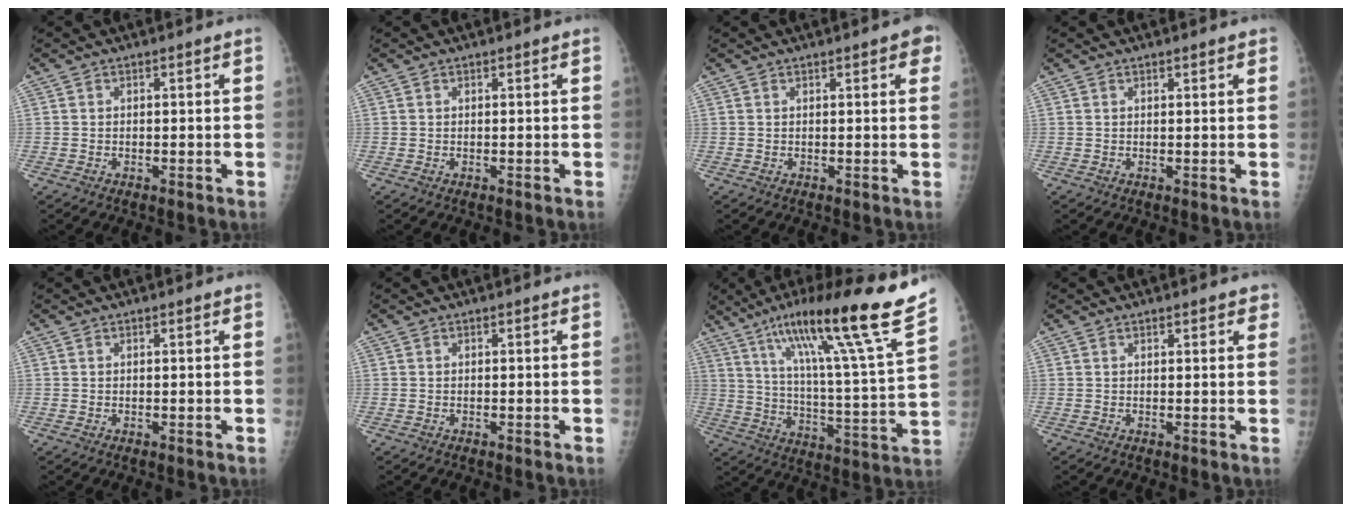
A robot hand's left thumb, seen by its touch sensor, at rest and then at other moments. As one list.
[{"total": 0.0}, {"total": 3.5, "force": [1.7, 1.0, 2.8], "torque": [-0.022, 0.000, 0.016]}, {"total": 1.5, "force": [1.1, 0.4, 0.9], "torque": [-0.009, -0.001, 0.013]}, {"total": 0.0}, {"total": 0.0}, {"total": 24.6, "force": [16.7, 0.7, 18.1], "torque": [-0.267, -0.066, 0.262]}, {"total": 2.7, "force": [2.0, 1.1, 1.6], "torque": [-0.001, -0.003, 0.020]}]